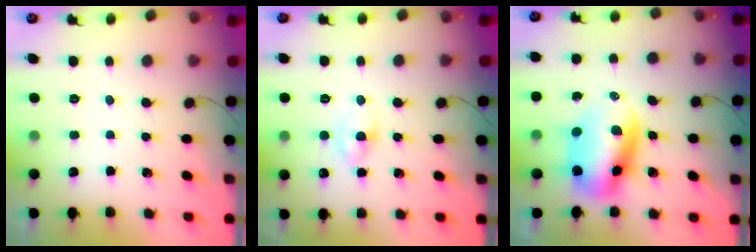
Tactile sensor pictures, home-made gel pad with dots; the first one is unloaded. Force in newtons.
{"total": 2.7, "press": 2.5, "slide": 1.1}
{"total": 9.7, "press": 9.4, "slide": 2.4}